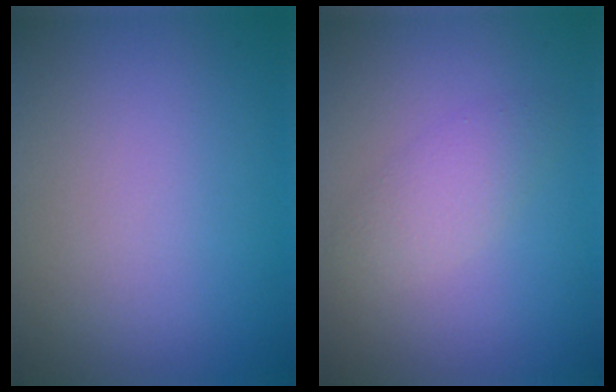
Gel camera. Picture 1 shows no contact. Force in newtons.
{"total": 2.2, "press": 2.2, "slide": 0.0}